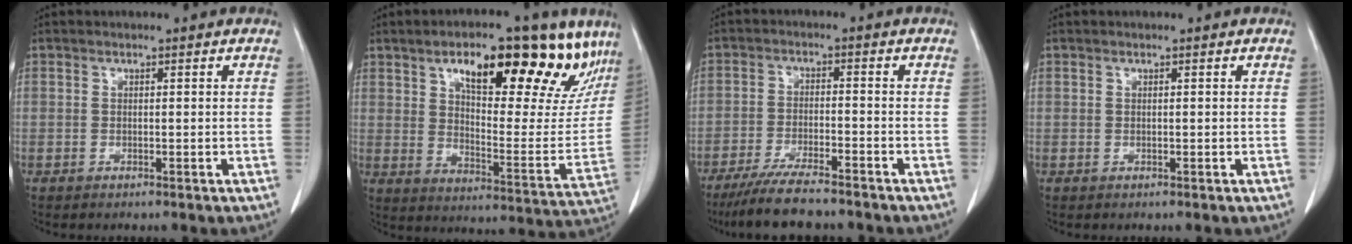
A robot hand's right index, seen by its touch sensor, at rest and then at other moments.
{"total": 26.1, "force": [16.1, 9.0, 18.4], "torque": [-0.262, 0.018, 0.229]}
{"total": 10.4, "force": [-8.8, 1.5, 5.3], "torque": [-0.092, -0.027, -0.146]}
{"total": 0.0}